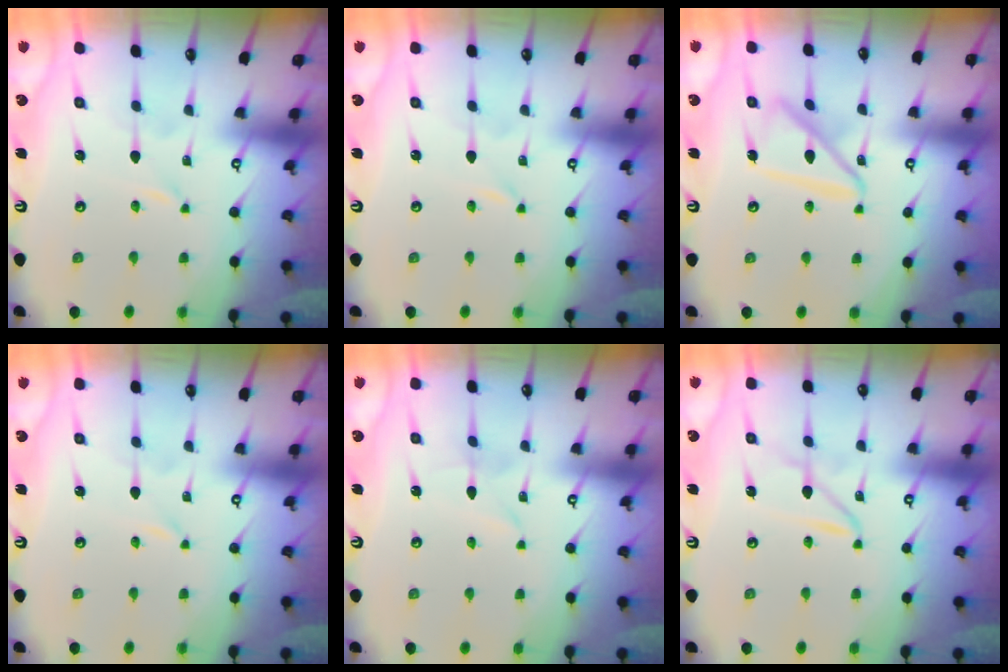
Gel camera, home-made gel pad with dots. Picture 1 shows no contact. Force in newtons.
{"total": 0.0}
{"total": 13.9, "press": 13.8, "slide": 1.4}
{"total": 0.0}
{"total": 2.1, "press": 2.1, "slide": 0.3}
{"total": 2.9, "press": 2.9, "slide": 0.2}